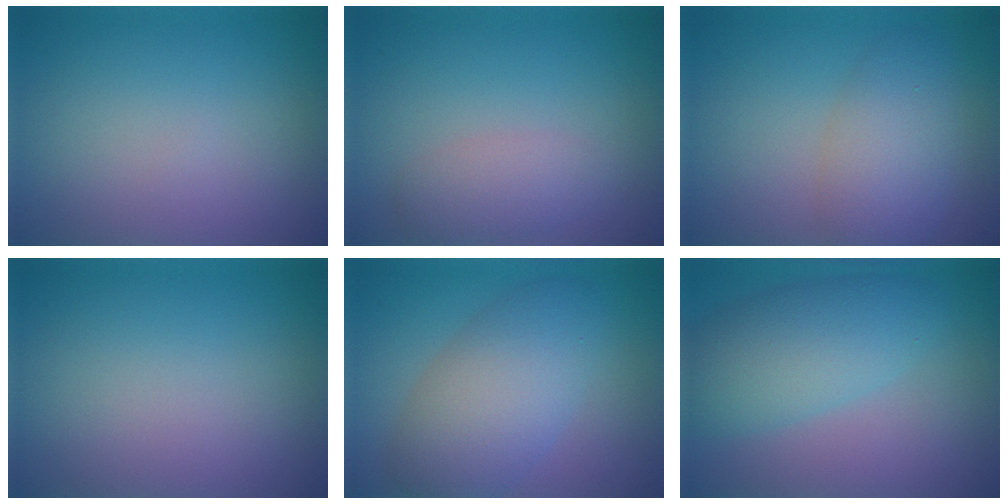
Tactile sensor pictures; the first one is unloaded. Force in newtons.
{"total": 2.3, "press": 2.3, "slide": 0.1}
{"total": 4.5, "press": 4.5, "slide": 0.1}
{"total": 0.0}
{"total": 6.4, "press": 6.4, "slide": 0.2}
{"total": 5.4, "press": 5.4, "slide": 0.2}